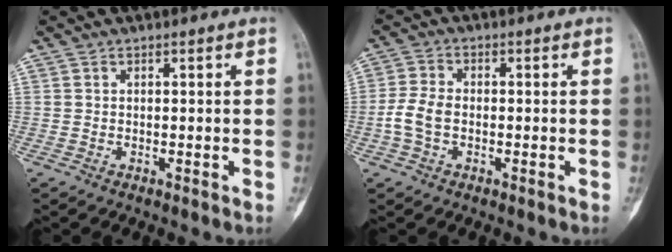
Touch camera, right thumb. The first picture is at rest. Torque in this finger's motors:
{"motor_torque": [0.19, 0.02, 0.61, -0.36, 0.17]}